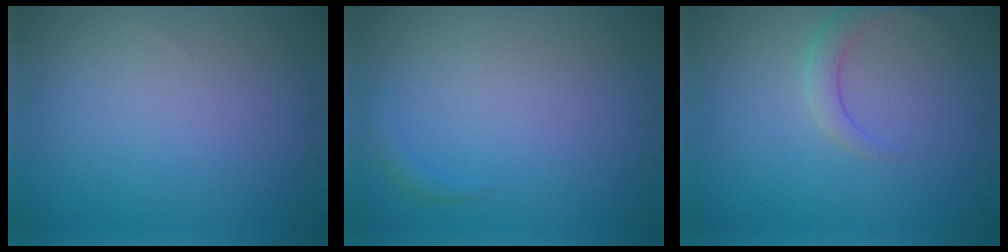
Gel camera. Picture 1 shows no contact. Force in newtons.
{"total": 0.7, "press": 0.7, "slide": 0.1}
{"total": 1.8, "press": 1.8, "slide": 0.1}